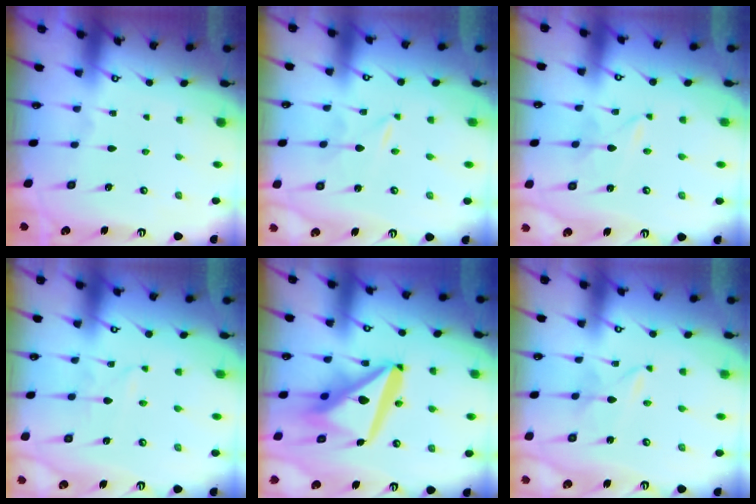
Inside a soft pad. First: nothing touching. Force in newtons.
{"total": 0.0}
{"total": 1.5, "press": 1.5, "slide": 0.3}
{"total": 1.2, "press": 1.2, "slide": 0.1}
{"total": 17.1, "press": 16.9, "slide": 2.2}
{"total": 1.9, "press": 1.9, "slide": 0.2}